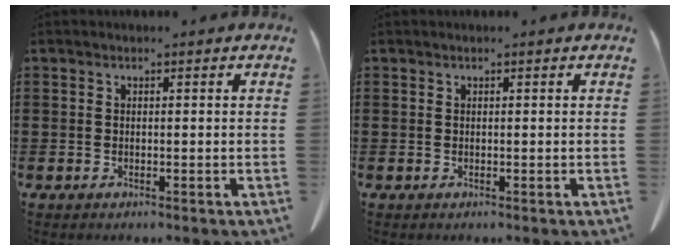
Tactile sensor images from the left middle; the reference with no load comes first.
{"total": 0.0}